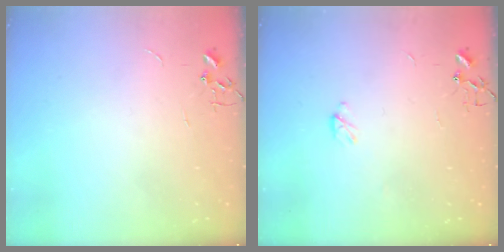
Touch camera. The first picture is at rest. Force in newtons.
{"total": 3.0, "press": 3.0, "slide": 0.5}